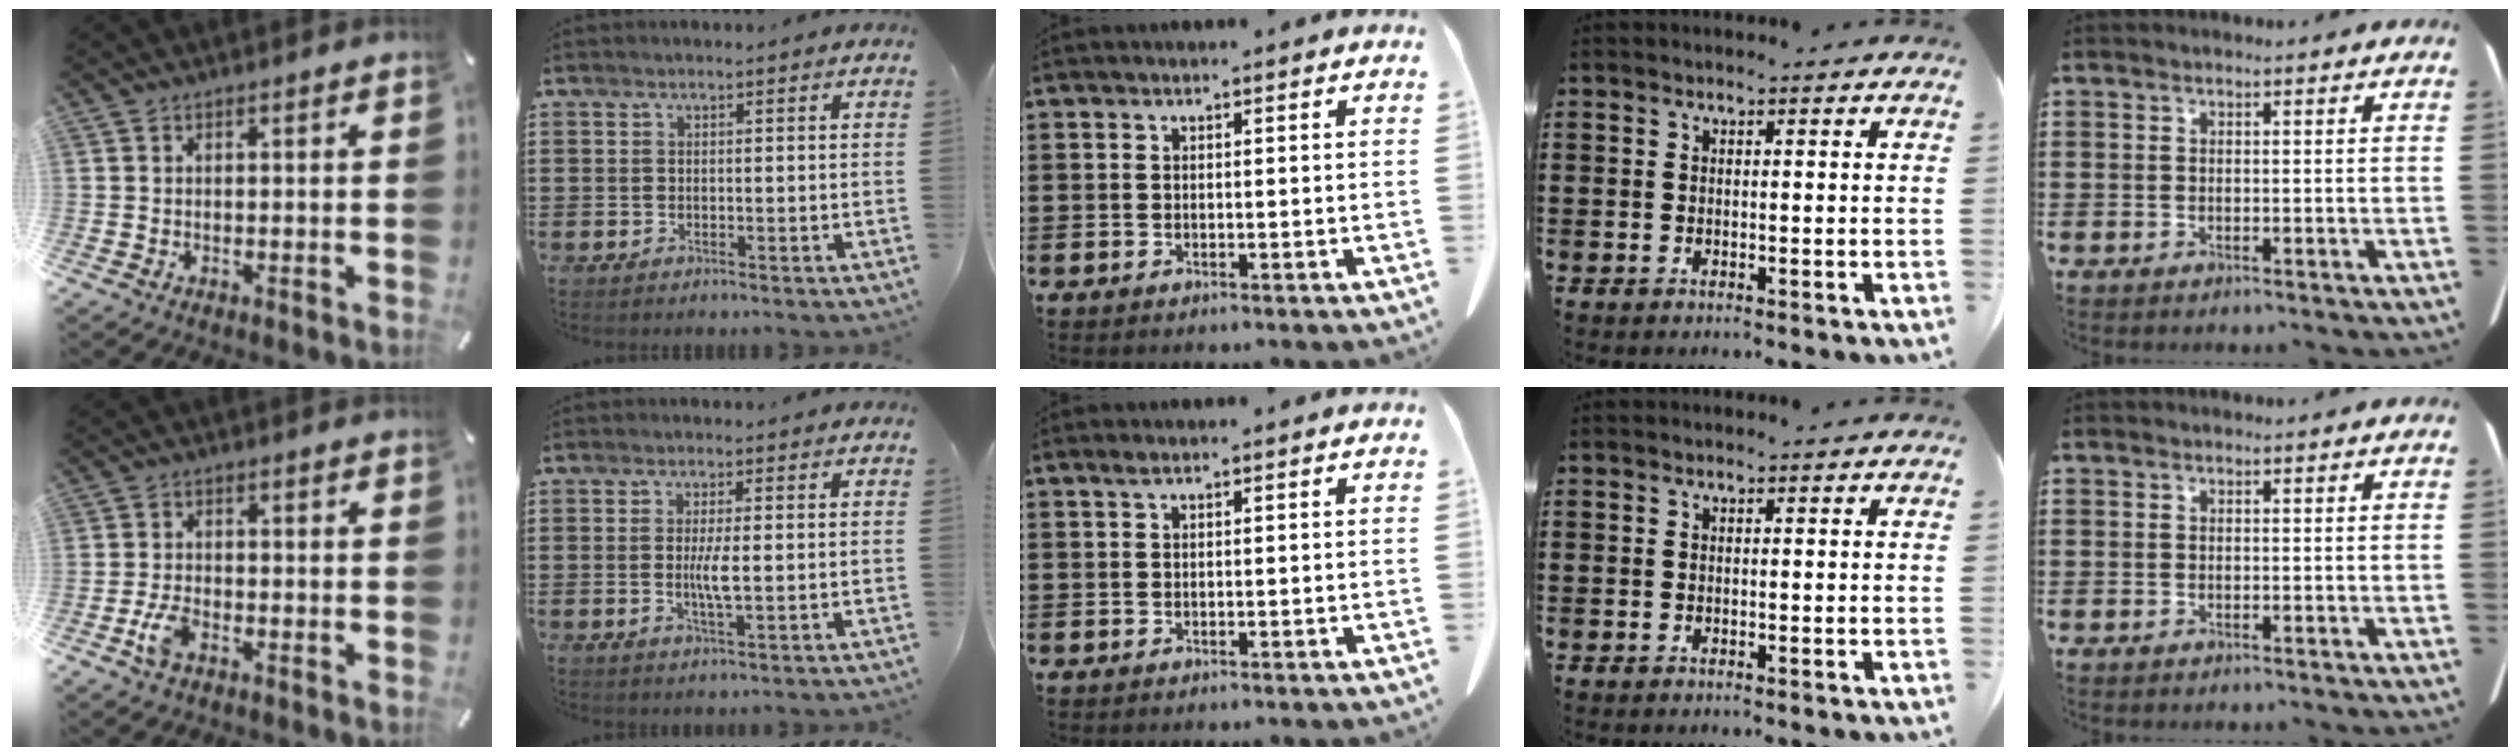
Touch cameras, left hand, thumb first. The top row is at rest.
{"thumb": {"total": 4.9, "force": [-2.3, 2.5, 3.6], "torque": [-0.090, 0.000, -0.049]}, "index": {"total": 3.7, "force": [0.0, 0.5, 3.7], "torque": [-0.074, -0.005, -0.004]}, "middle": {"total": 0.9, "force": [0.4, 0.1, 0.7], "torque": [-0.016, 0.001, 0.008]}}